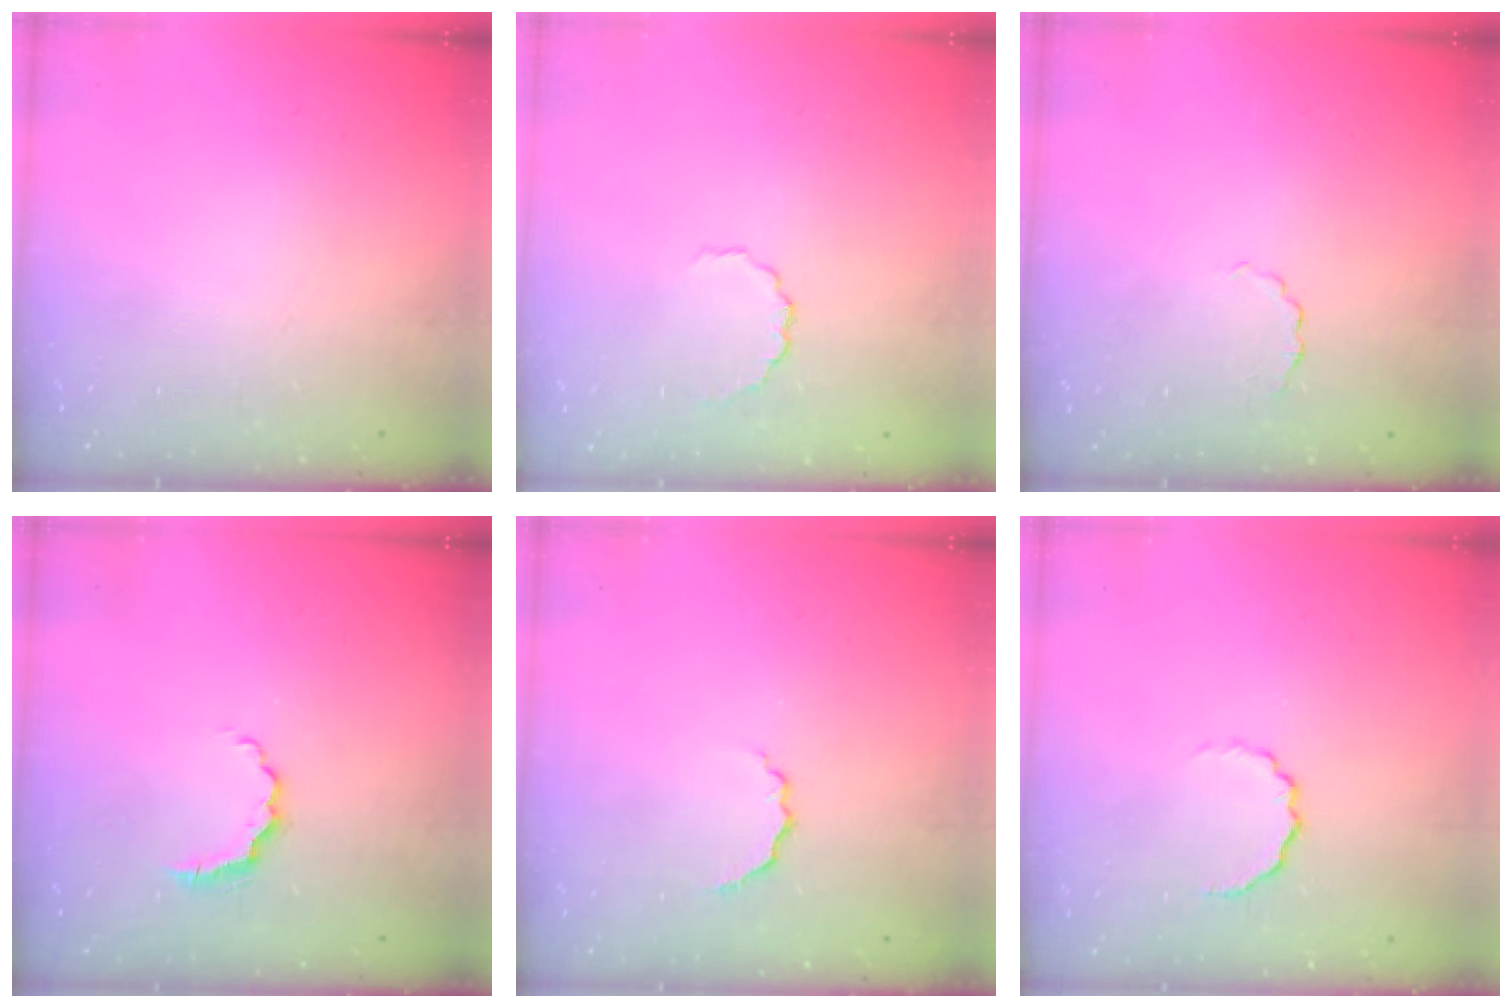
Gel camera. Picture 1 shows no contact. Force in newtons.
{"total": 4.2, "press": 3.9, "slide": 1.4}
{"total": 2.0, "press": 1.9, "slide": 0.5}
{"total": 3.7, "press": 3.6, "slide": 0.7}
{"total": 5.4, "press": 5.3, "slide": 1.0}
{"total": 4.9, "press": 4.8, "slide": 1.0}